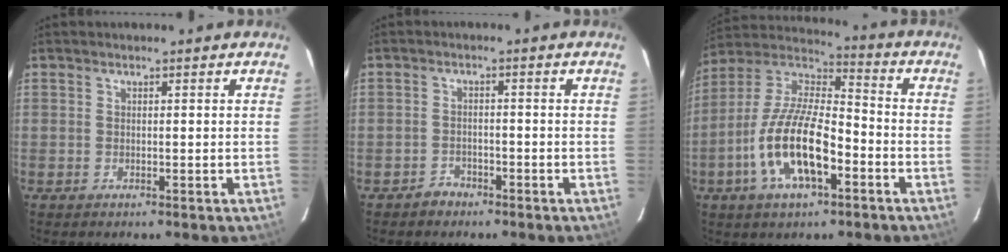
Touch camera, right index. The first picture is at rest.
{"total": 2.7, "force": [-2.1, 1.7, 0.1], "torque": [-0.005, 0.009, -0.034]}
{"total": 17.0, "force": [-6.4, 6.3, 14.4], "torque": [-0.293, -0.004, -0.124]}